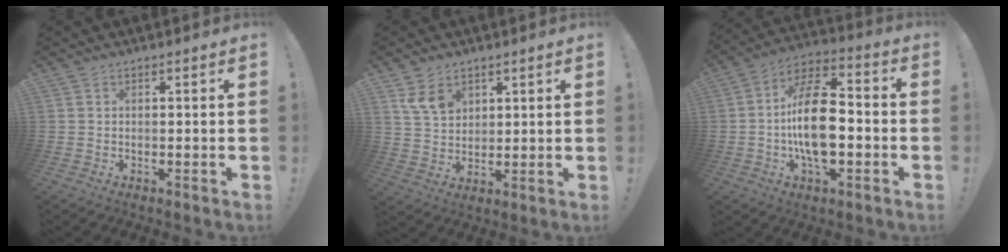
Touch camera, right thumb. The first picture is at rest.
{"total": 7.9, "force": [4.6, 5.5, 3.4], "torque": [-0.056, -0.015, 0.091]}
{"total": 17.8, "force": [-2.9, 9.3, 14.9], "torque": [-0.271, 0.012, -0.052]}